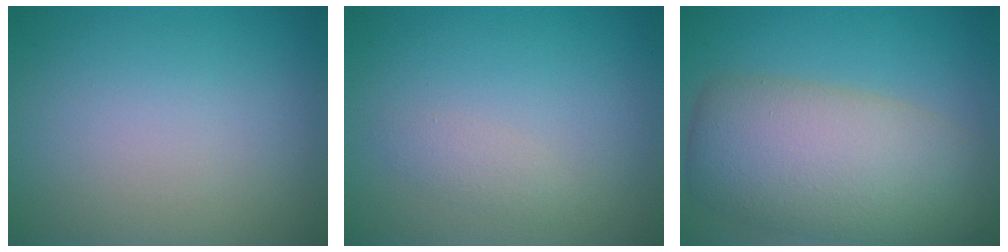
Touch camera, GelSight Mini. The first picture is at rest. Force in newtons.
{"total": 1.2, "press": 1.2, "slide": 0.0}
{"total": 9.8, "press": 9.7, "slide": 0.6}